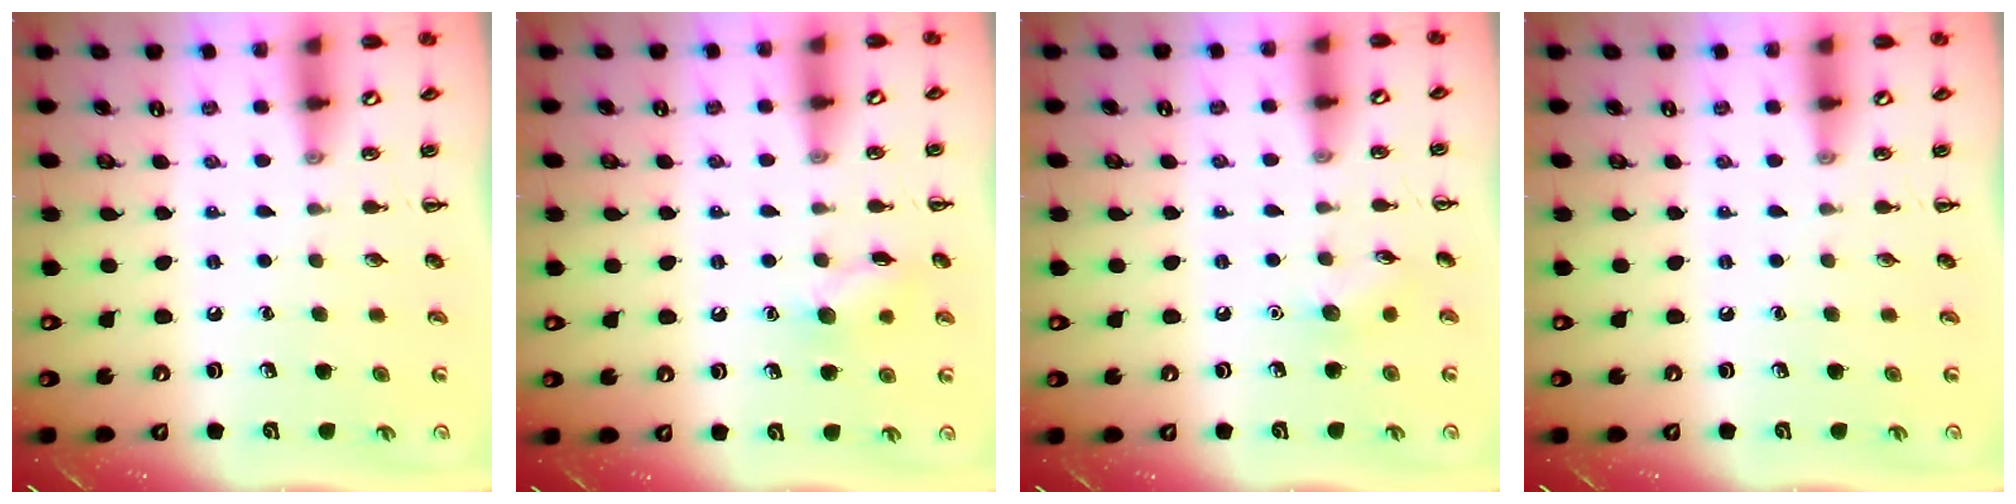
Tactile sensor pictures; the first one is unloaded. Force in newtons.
{"total": 8.1, "press": 8.0, "slide": 0.6}
{"total": 6.0, "press": 5.9, "slide": 1.5}
{"total": 0.0}